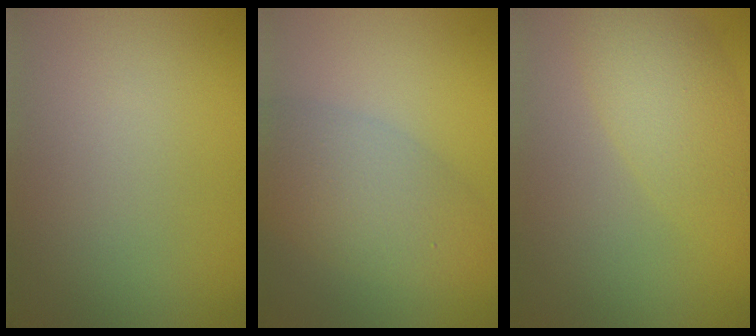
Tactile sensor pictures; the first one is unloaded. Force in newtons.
{"total": 5.1, "press": 5.1, "slide": 0.2}
{"total": 4.8, "press": 4.8, "slide": 0.3}